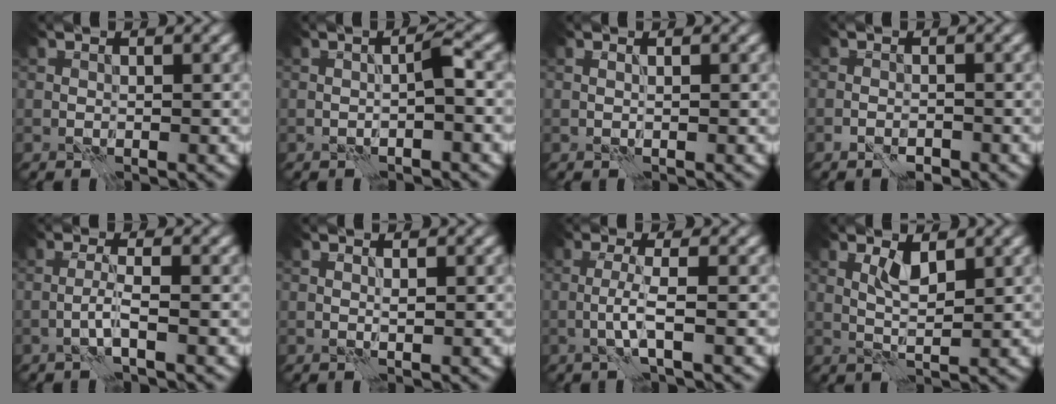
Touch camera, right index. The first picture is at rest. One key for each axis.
{"total": 1.5, "fx": 0.1, "fy": -0.5, "fz": 1.4, "tx": -0.021, "ty": 0.009, "tz": -0.003}
{"total": 1.1, "fx": 0.8, "fy": -0.7, "fz": 0.0, "tx": 0.004, "ty": 0.000, "tz": 0.015}
{"total": 0.5, "fx": -0.4, "fy": -0.1, "fz": 0.3, "tx": -0.003, "ty": 0.003, "tz": -0.008}
{"total": 1.6, "fx": -0.8, "fy": -0.4, "fz": 1.3, "tx": -0.027, "ty": 0.010, "tz": -0.024}
{"total": 0.5, "fx": 0.3, "fy": -0.4, "fz": 0.2, "tx": -0.003, "ty": 0.002, "tz": 0.003}
{"total": 2.1, "fx": -0.6, "fy": -0.4, "fz": 2.0, "tx": -0.042, "ty": 0.007, "tz": -0.019}
{"total": 1.9, "fx": 1.1, "fy": 0.1, "fz": 1.5, "tx": -0.030, "ty": 0.001, "tz": 0.020}